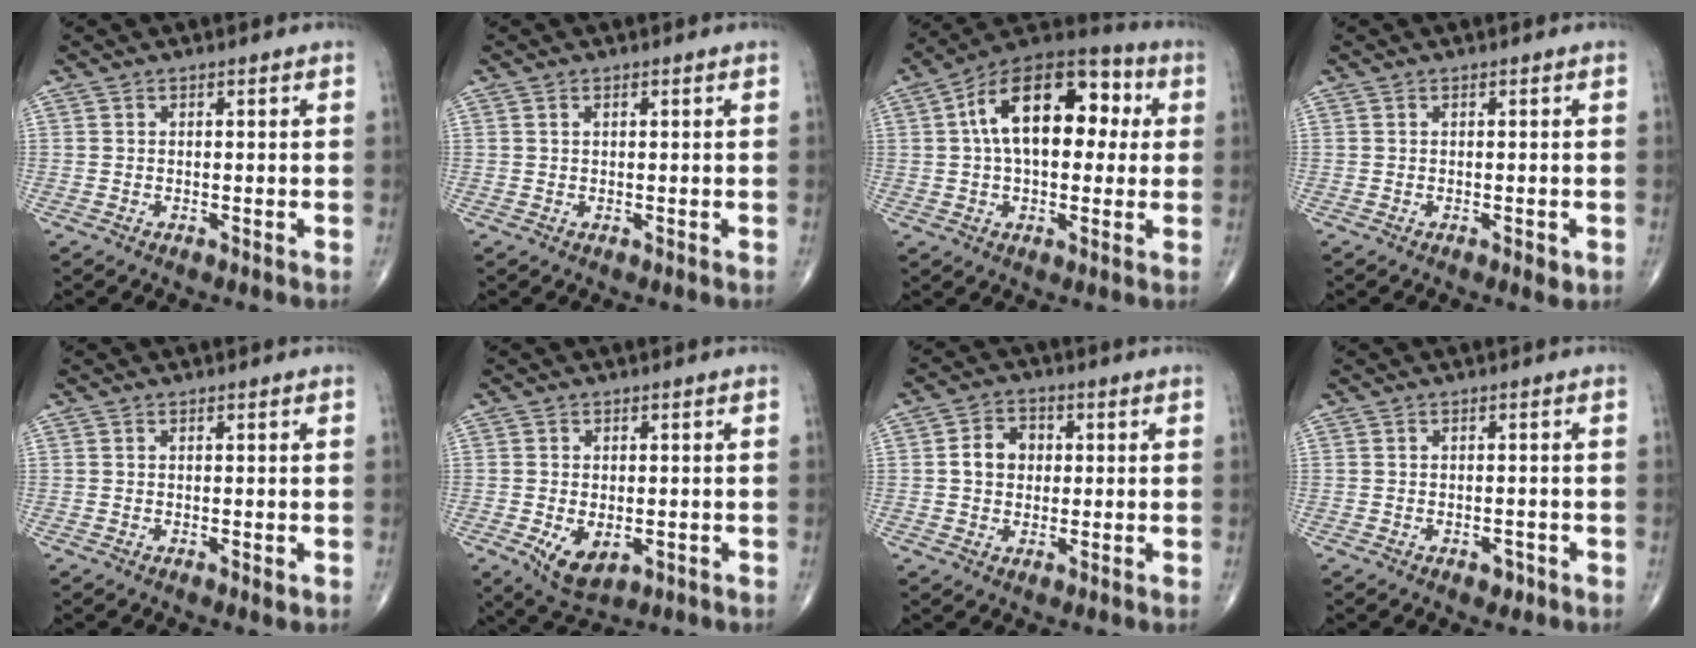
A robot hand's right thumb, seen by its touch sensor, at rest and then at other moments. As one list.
[{"total": 0.6, "force": [0.3, 0.3, 0.5], "torque": [-0.011, 0.004, 0.005]}, {"total": 19.3, "force": [3.7, 10.9, 15.5], "torque": [-0.216, 0.034, 0.046]}, {"total": 1.7, "force": [-0.5, 0.6, 1.4], "torque": [-0.017, -0.003, -0.005]}, {"total": 0.9, "force": [0.0, 0.3, 0.8], "torque": [-0.013, -0.004, 0.002]}, {"total": 6.6, "force": [-1.8, 3.8, 5.0], "torque": [-0.078, -0.008, -0.018]}, {"total": 5.8, "force": [0.5, 4.7, 3.4], "torque": [-0.041, 0.012, 0.004]}, {"total": 1.8, "force": [-1.0, 1.0, 1.0], "torque": [-0.007, 0.003, -0.012]}]